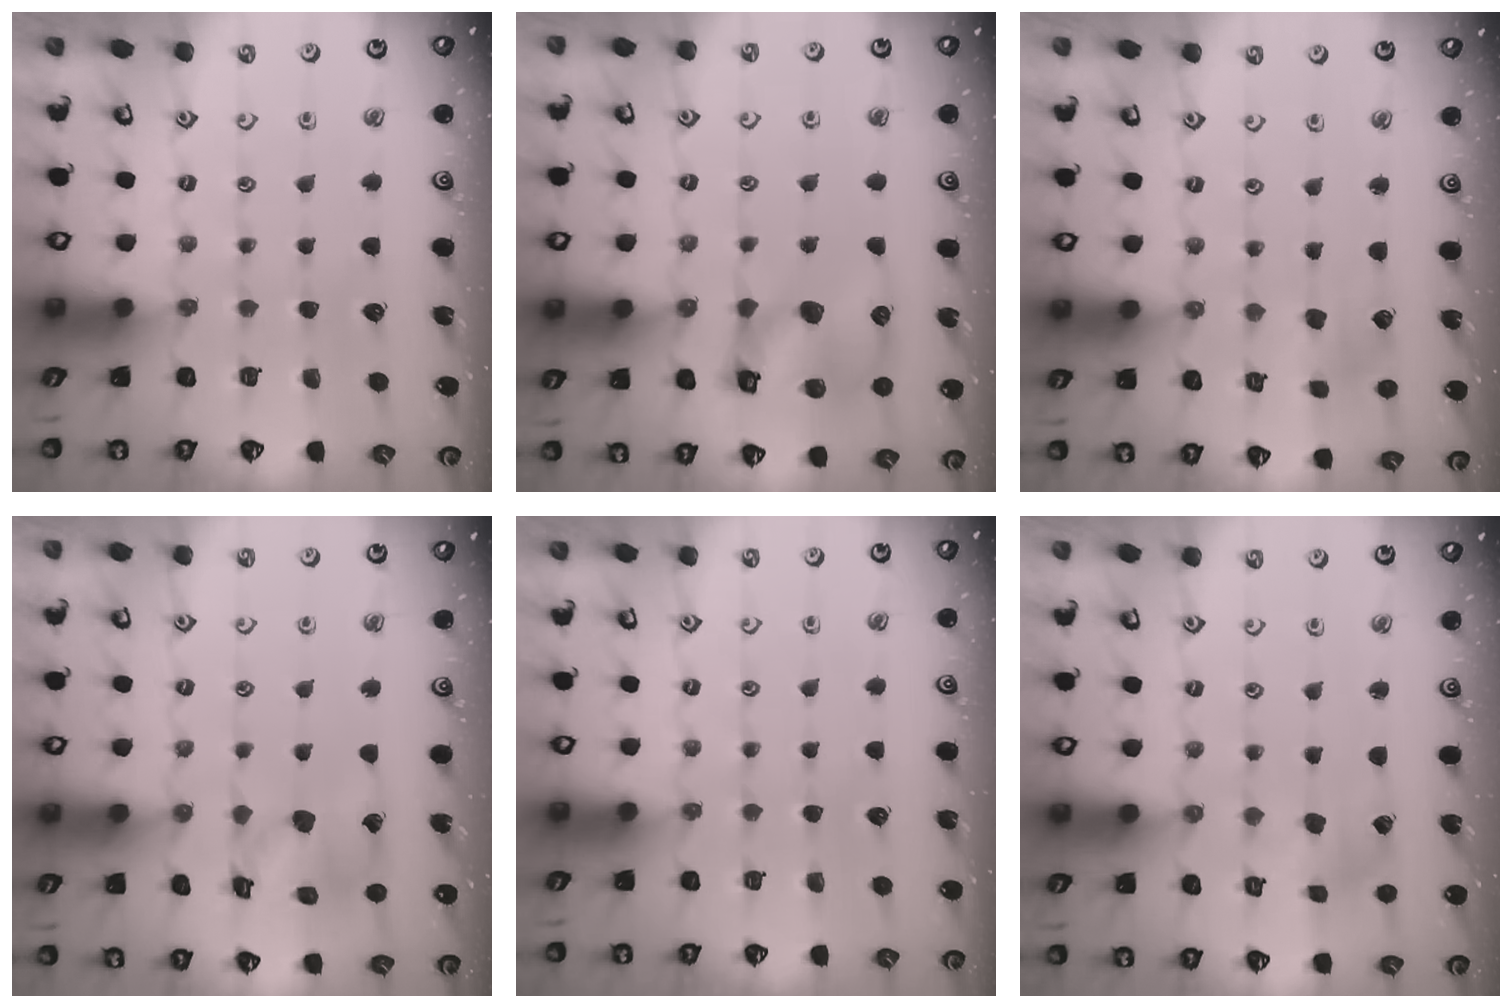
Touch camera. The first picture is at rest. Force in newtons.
{"total": 12.2, "press": 12.1, "slide": 1.8}
{"total": 2.3, "press": 2.2, "slide": 0.4}
{"total": 13.3, "press": 13.2, "slide": 1.7}
{"total": 0.0}
{"total": 1.6, "press": 1.5, "slide": 0.4}